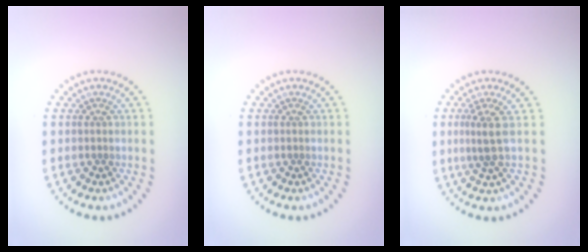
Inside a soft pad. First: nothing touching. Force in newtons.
{"total": 0.0}
{"total": 2.3, "press": 1.4, "slide": 1.8}